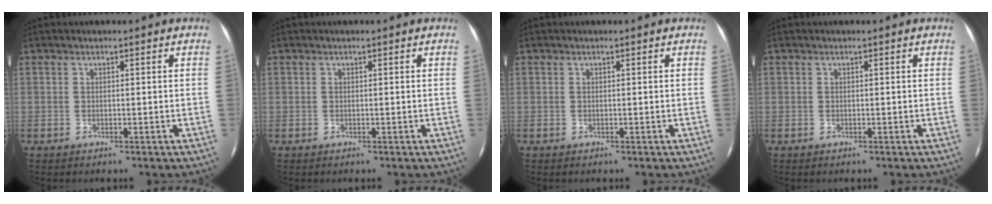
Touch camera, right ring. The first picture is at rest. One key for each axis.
{"total": 0.0}
{"total": 0.0}
{"total": 0.0}